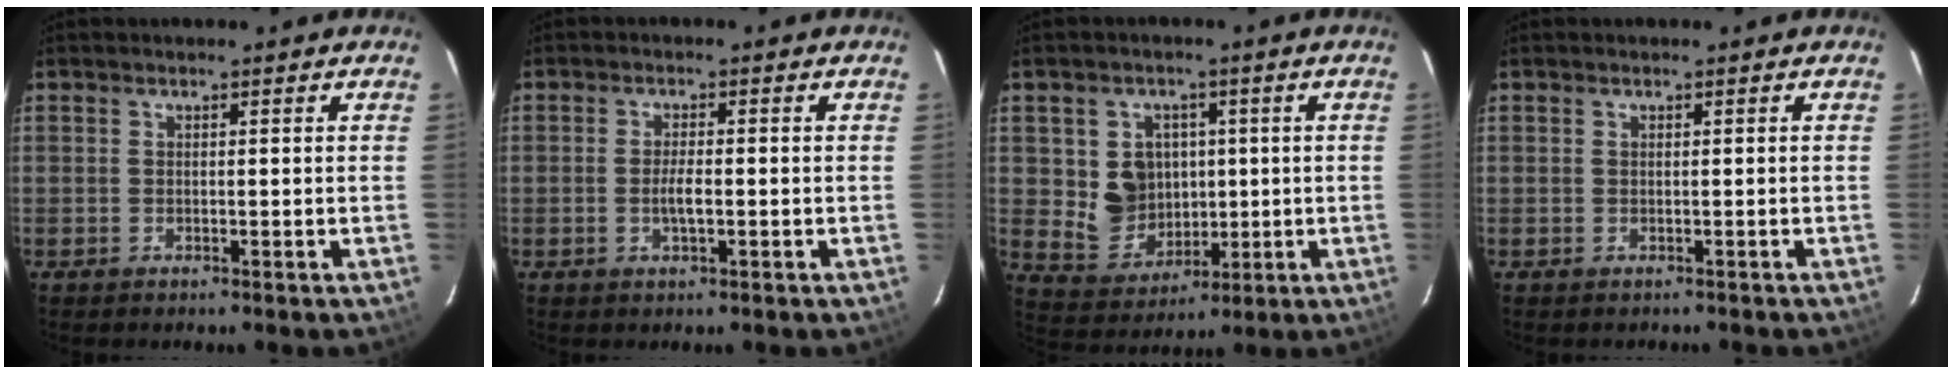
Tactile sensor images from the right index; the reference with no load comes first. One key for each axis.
{"total": 2.9, "fx": -0.7, "fy": 0.7, "fz": 2.7, "tx": -0.052, "ty": -0.002, "tz": -0.012}
{"total": 9.1, "fx": 0.9, "fy": 8.3, "fz": 3.5, "tx": -0.085, "ty": 0.010, "tz": 0.035}
{"total": 0.0}